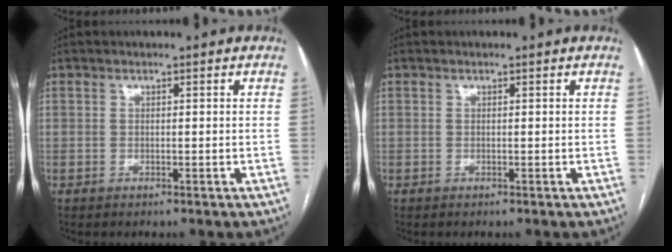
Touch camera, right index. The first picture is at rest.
{"total": 0.0}